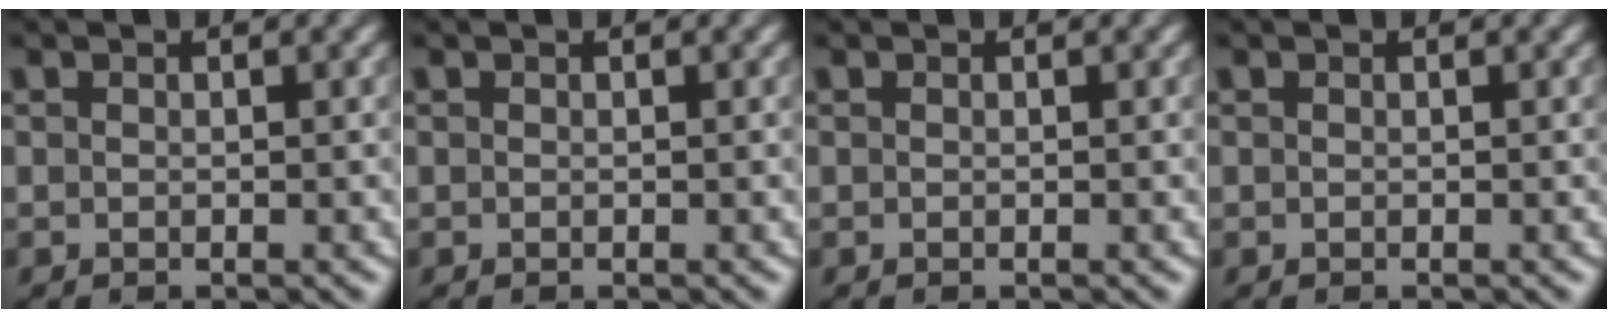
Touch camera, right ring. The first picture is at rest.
{"total": 0.0}
{"total": 0.0}
{"total": 0.0}